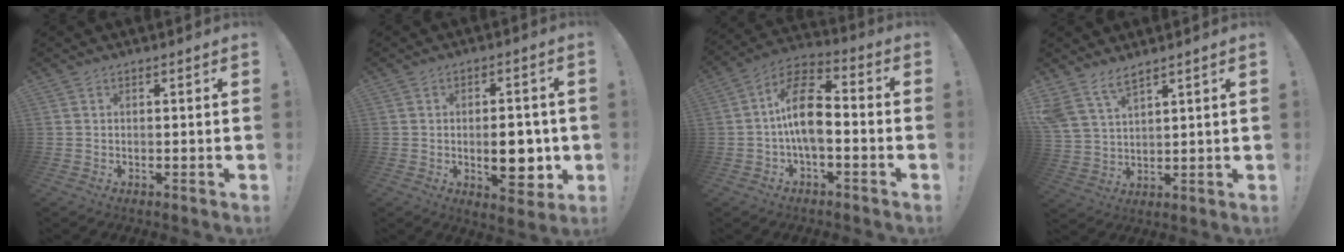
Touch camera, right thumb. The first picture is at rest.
{"total": 10.8, "force": [-1.5, 5.7, 9.0], "torque": [-0.110, 0.003, -0.020]}
{"total": 13.4, "force": [-0.8, 7.1, 11.3], "torque": [-0.201, 0.020, -0.014]}
{"total": 7.0, "force": [5.7, 2.4, 3.3], "torque": [-0.078, -0.023, 0.112]}